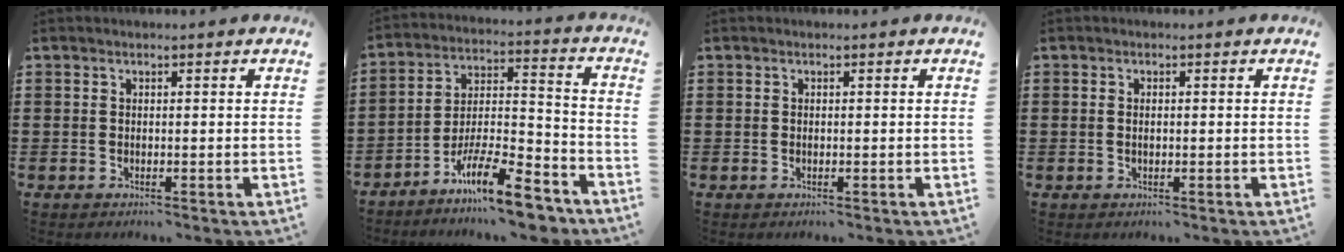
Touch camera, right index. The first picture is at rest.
{"total": 13.2, "force": [-10.3, 2.5, 7.9], "torque": [-0.126, 0.038, -0.188]}
{"total": 0.0}
{"total": 1.0, "force": [0.0, 0.5, 0.8], "torque": [-0.018, 0.003, -0.001]}